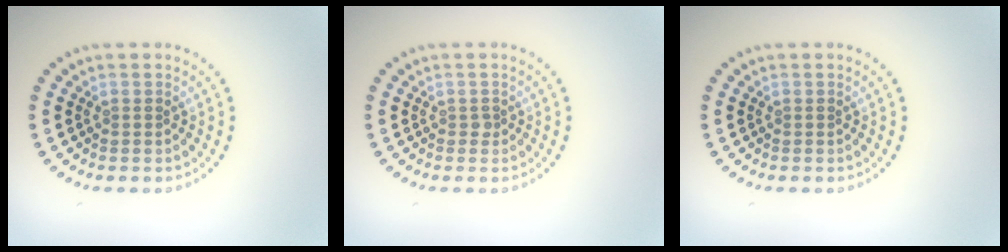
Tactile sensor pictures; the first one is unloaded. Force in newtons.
{"total": 0.5, "press": 0.4, "slide": 0.4}
{"total": 0.0}